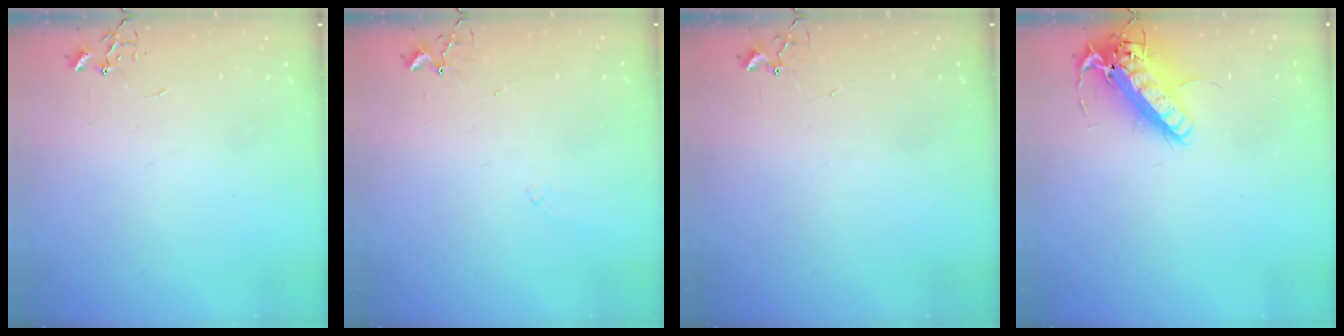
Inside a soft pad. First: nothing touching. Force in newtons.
{"total": 5.5, "press": 5.5, "slide": 0.8}
{"total": 5.1, "press": 5.1, "slide": 0.3}
{"total": 16.2, "press": 15.9, "slide": 3.2}